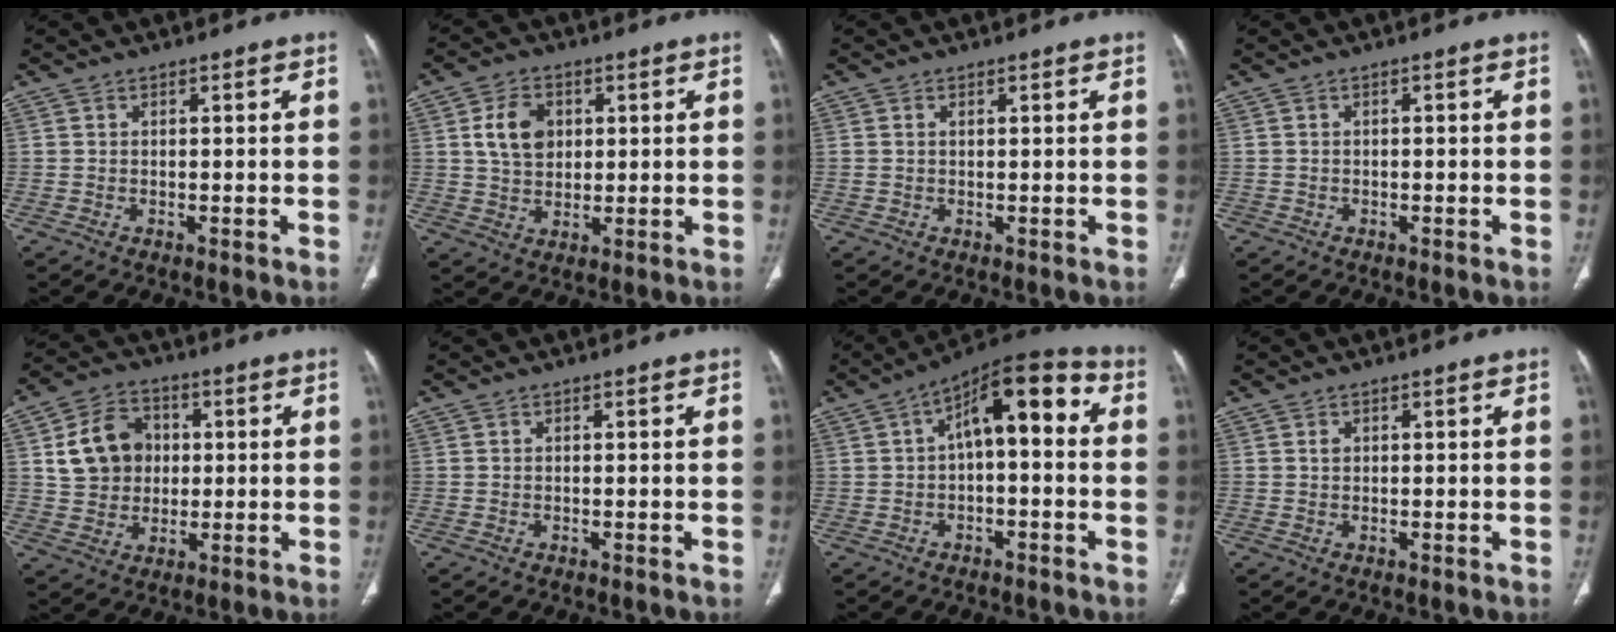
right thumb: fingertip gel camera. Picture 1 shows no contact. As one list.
[{"total": 7.9, "force": [2.0, 5.8, 5.0], "torque": [-0.070, -0.006, 0.036]}, {"total": 0.8, "force": [0.3, 0.5, 0.6], "torque": [-0.018, 0.006, 0.008]}, {"total": 0.8, "force": [-0.3, 0.7, 0.3], "torque": [0.002, 0.005, -0.006]}, {"total": 11.5, "force": [2.0, 9.6, 6.1], "torque": [-0.079, 0.009, 0.037]}, {"total": 0.0}, {"total": 12.5, "force": [1.5, 5.6, 11.1], "torque": [-0.142, 0.046, 0.011]}, {"total": 0.7, "force": [0.3, 0.5, 0.4], "torque": [-0.007, 0.001, 0.007]}]